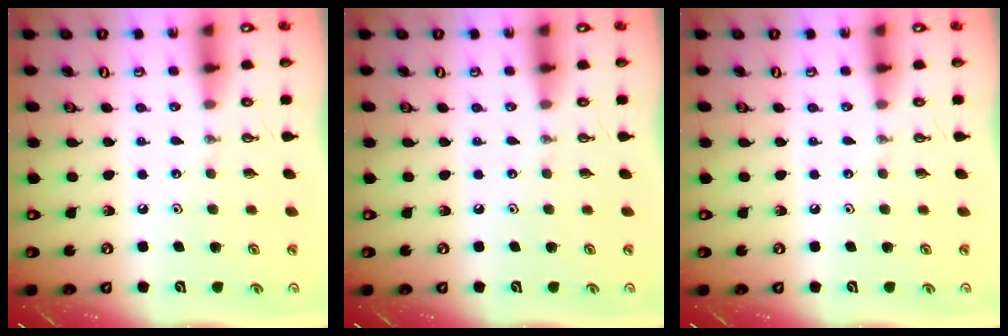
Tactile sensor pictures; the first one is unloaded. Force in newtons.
{"total": 0.0}
{"total": 0.0}